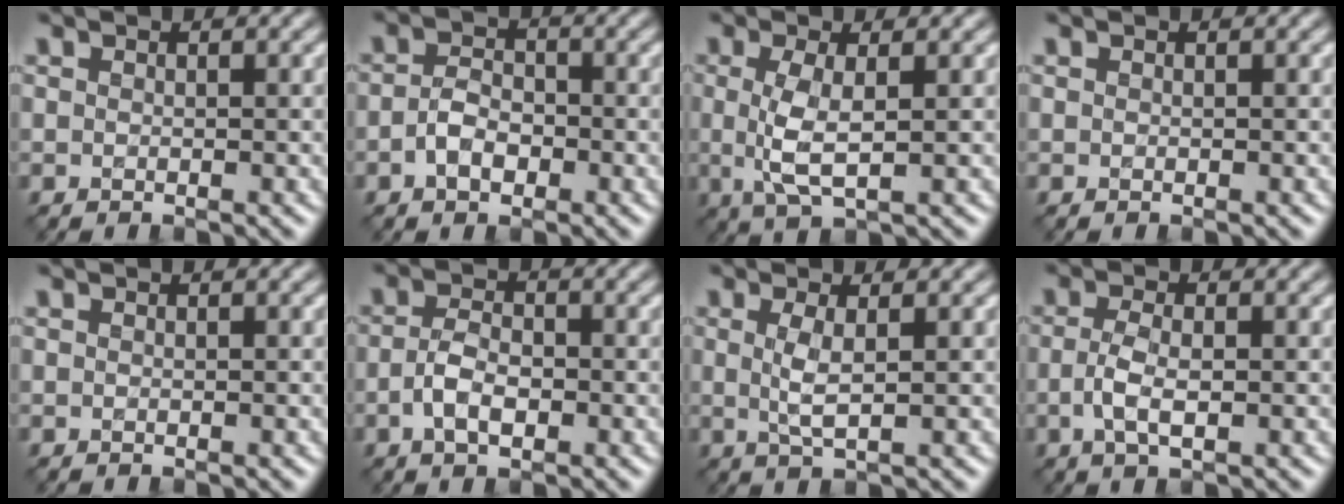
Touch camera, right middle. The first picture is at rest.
{"total": 2.7, "force": [-0.9, 1.7, 1.8], "torque": [-0.035, 0.003, -0.020]}
{"total": 3.6, "force": [0.1, 1.0, 3.4], "torque": [-0.077, -0.002, 0.005]}
{"total": 0.0}
{"total": 0.0}
{"total": 3.2, "force": [-0.9, 1.7, 2.5], "torque": [-0.049, 0.000, -0.020]}
{"total": 2.3, "force": [0.4, 0.5, 2.2], "torque": [-0.050, -0.001, 0.008]}
{"total": 2.9, "force": [-0.5, 1.2, 2.6], "torque": [-0.059, -0.004, -0.010]}